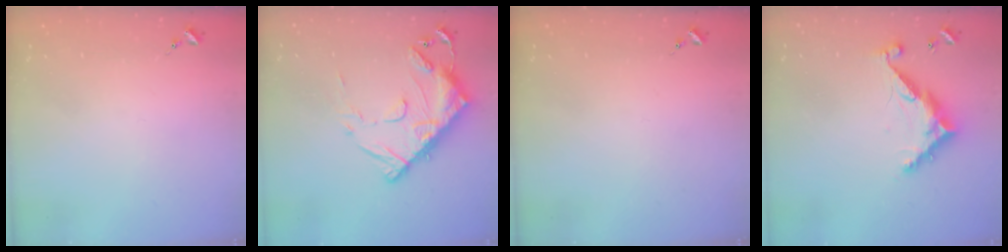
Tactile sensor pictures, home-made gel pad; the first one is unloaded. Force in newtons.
{"total": 16.8, "press": 16.7, "slide": 1.2}
{"total": 0.0}
{"total": 10.2, "press": 10.2, "slide": 0.8}